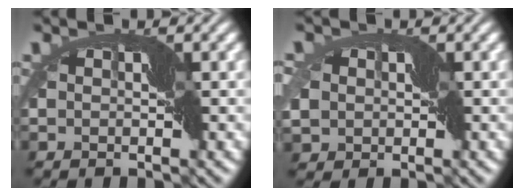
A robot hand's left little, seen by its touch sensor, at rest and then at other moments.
{"total": 7.3, "force": [-0.6, 5.9, 4.2], "torque": [-0.087, 0.000, -0.044]}